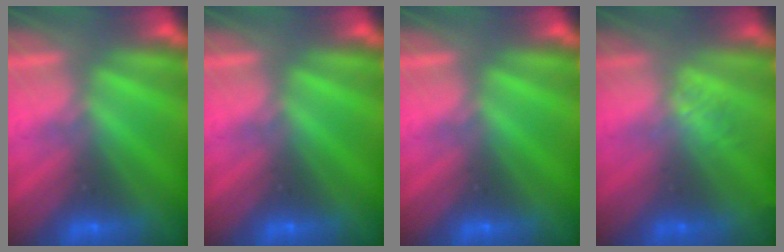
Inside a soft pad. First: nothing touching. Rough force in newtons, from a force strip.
{"total": 0.0}
{"total": 0.0}
{"total": 1.3}